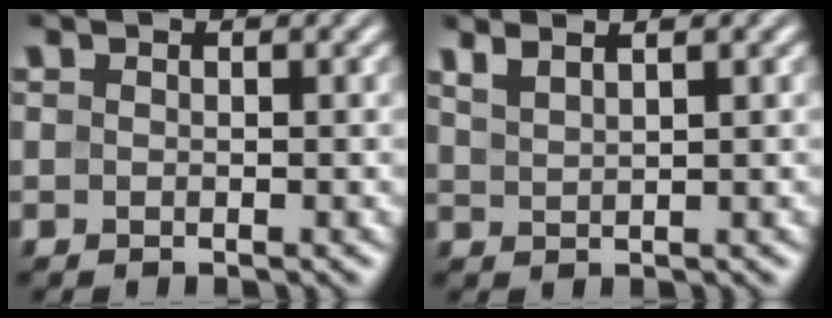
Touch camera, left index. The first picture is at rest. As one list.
[{"total": 2.5, "force": [1.8, 0.8, 1.6], "torque": [-0.014, 0.006, 0.022]}]